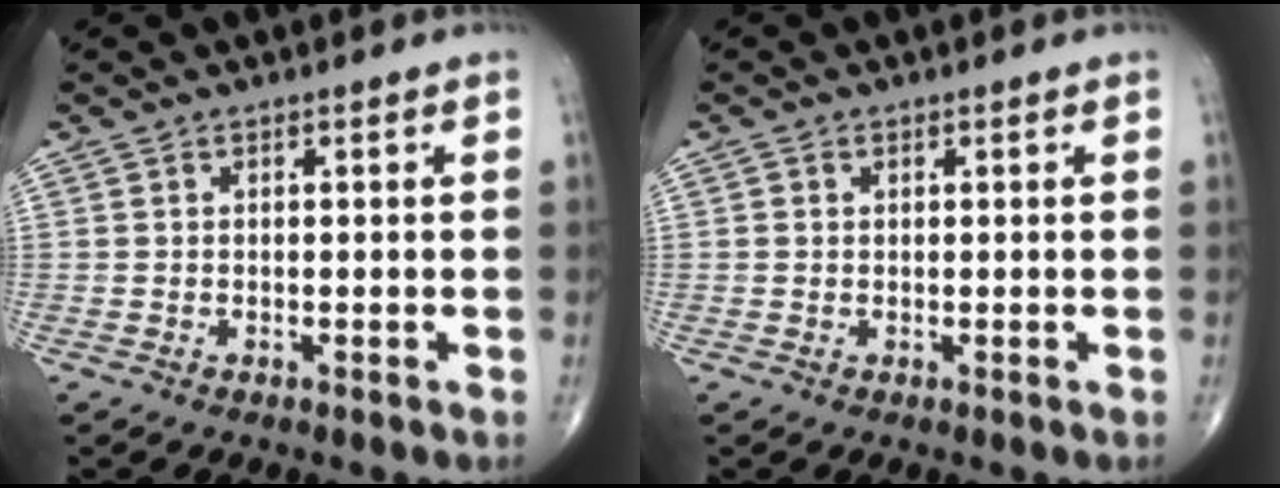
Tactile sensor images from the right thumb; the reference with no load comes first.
{"total": 0.7, "force": [0.2, 0.6, 0.2], "torque": [0.001, 0.000, 0.002]}